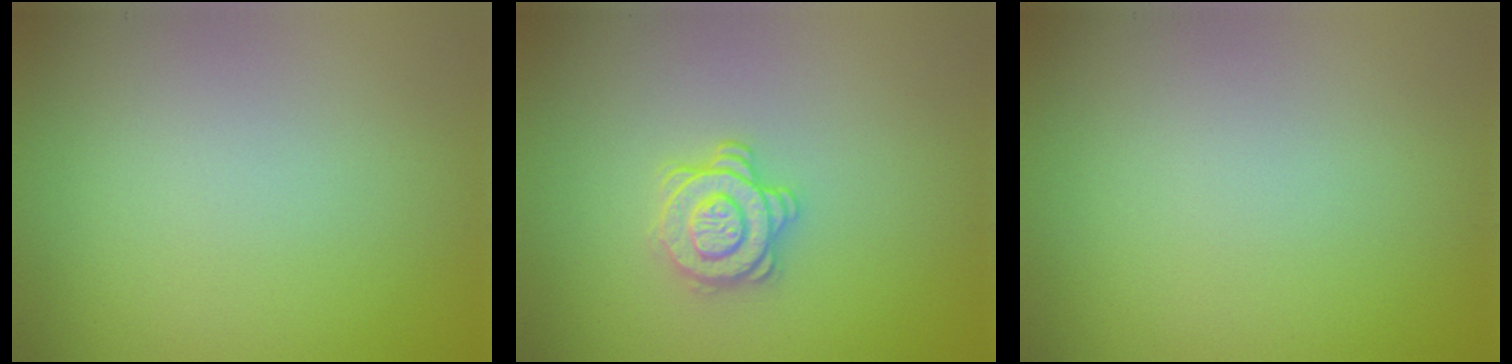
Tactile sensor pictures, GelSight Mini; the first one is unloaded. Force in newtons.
{"total": 2.9, "press": 2.6, "slide": 1.2}
{"total": 0.0}